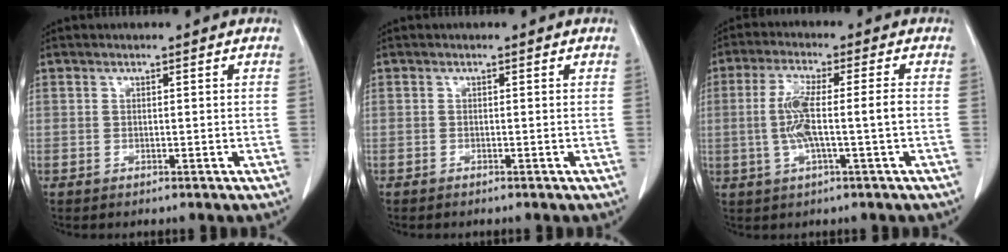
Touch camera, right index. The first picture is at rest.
{"total": 0.0}
{"total": 7.4, "force": [-0.7, 0.5, 7.4], "torque": [-0.149, 0.010, -0.011]}